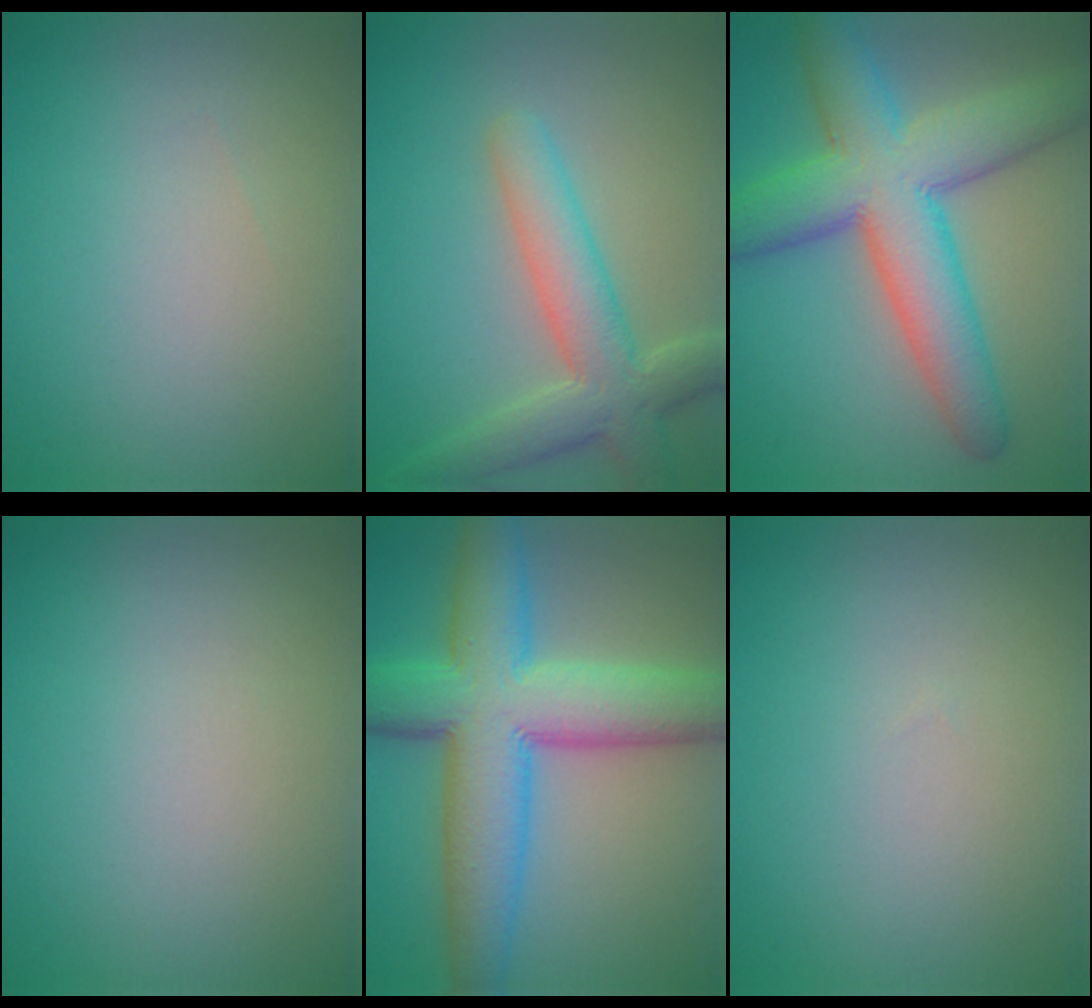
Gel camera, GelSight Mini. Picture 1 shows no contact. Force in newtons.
{"total": 5.7, "press": 5.6, "slide": 0.7}
{"total": 10.1, "press": 10.1, "slide": 0.2}
{"total": 0.0}
{"total": 11.0, "press": 11.0, "slide": 0.2}
{"total": 0.0}